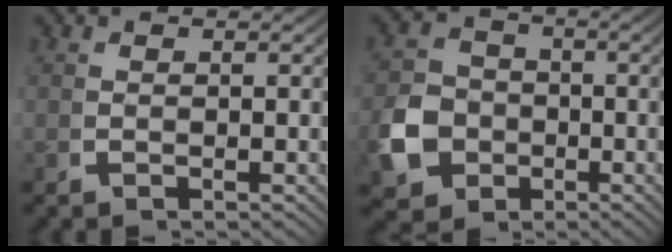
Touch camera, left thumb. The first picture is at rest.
{"total": 9.8, "force": [-2.7, 8.2, 4.6], "torque": [-0.107, -0.039, -0.035]}